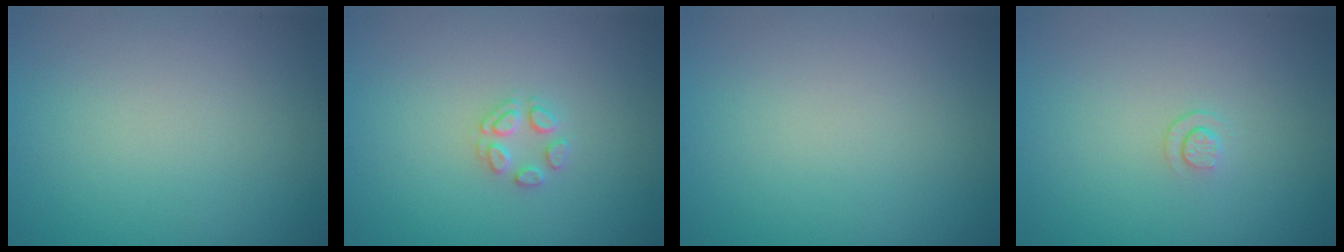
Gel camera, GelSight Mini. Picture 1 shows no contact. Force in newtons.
{"total": 1.7, "press": 1.6, "slide": 0.2}
{"total": 0.0}
{"total": 0.8, "press": 0.5, "slide": 0.7}